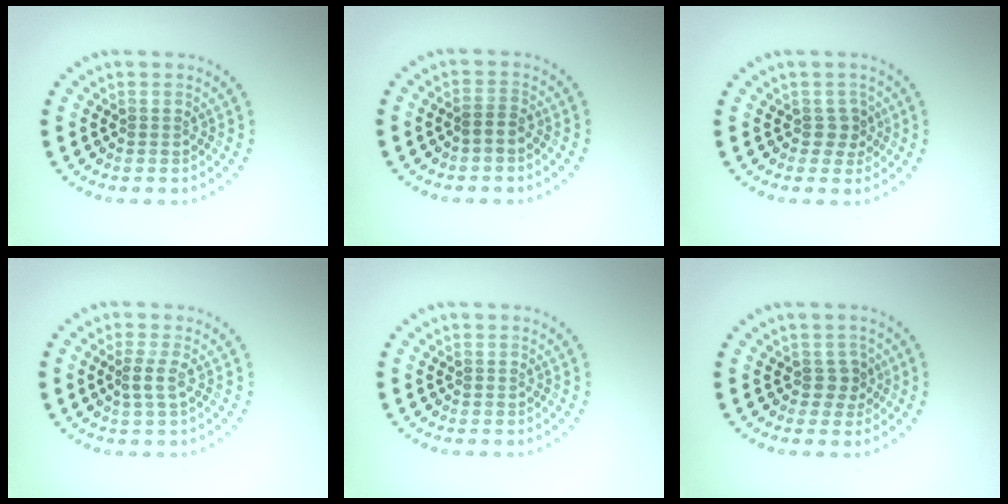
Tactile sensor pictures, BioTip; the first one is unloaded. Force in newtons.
{"total": 1.0, "press": 0.9, "slide": 0.4}
{"total": 1.5, "press": 1.3, "slide": 0.9}
{"total": 1.7, "press": 1.3, "slide": 1.0}
{"total": 0.0}
{"total": 1.6, "press": 1.3, "slide": 0.8}